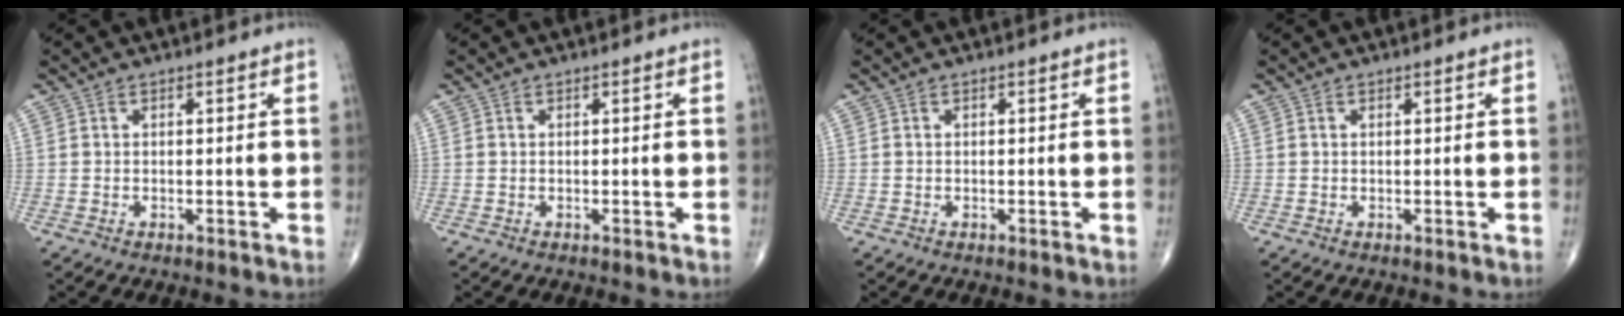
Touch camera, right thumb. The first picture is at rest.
{"total": 0.0}
{"total": 0.0}
{"total": 0.0}